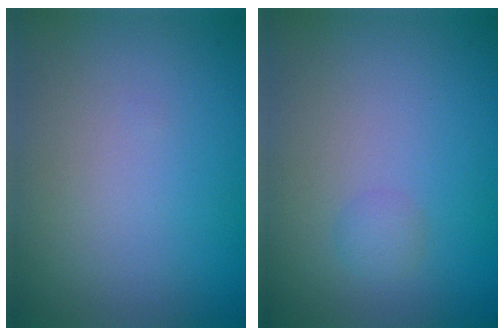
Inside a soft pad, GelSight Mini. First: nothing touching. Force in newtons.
{"total": 1.0, "press": 1.0, "slide": 0.1}